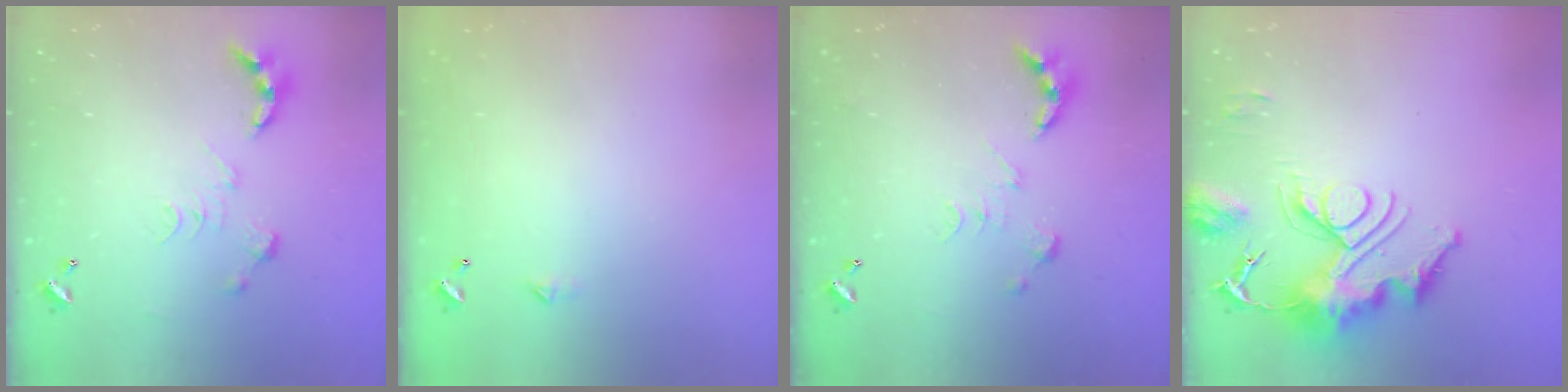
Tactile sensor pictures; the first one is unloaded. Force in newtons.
{"total": 2.3, "press": 2.3, "slide": 0.4}
{"total": 0.0}
{"total": 15.1, "press": 15.0, "slide": 1.8}